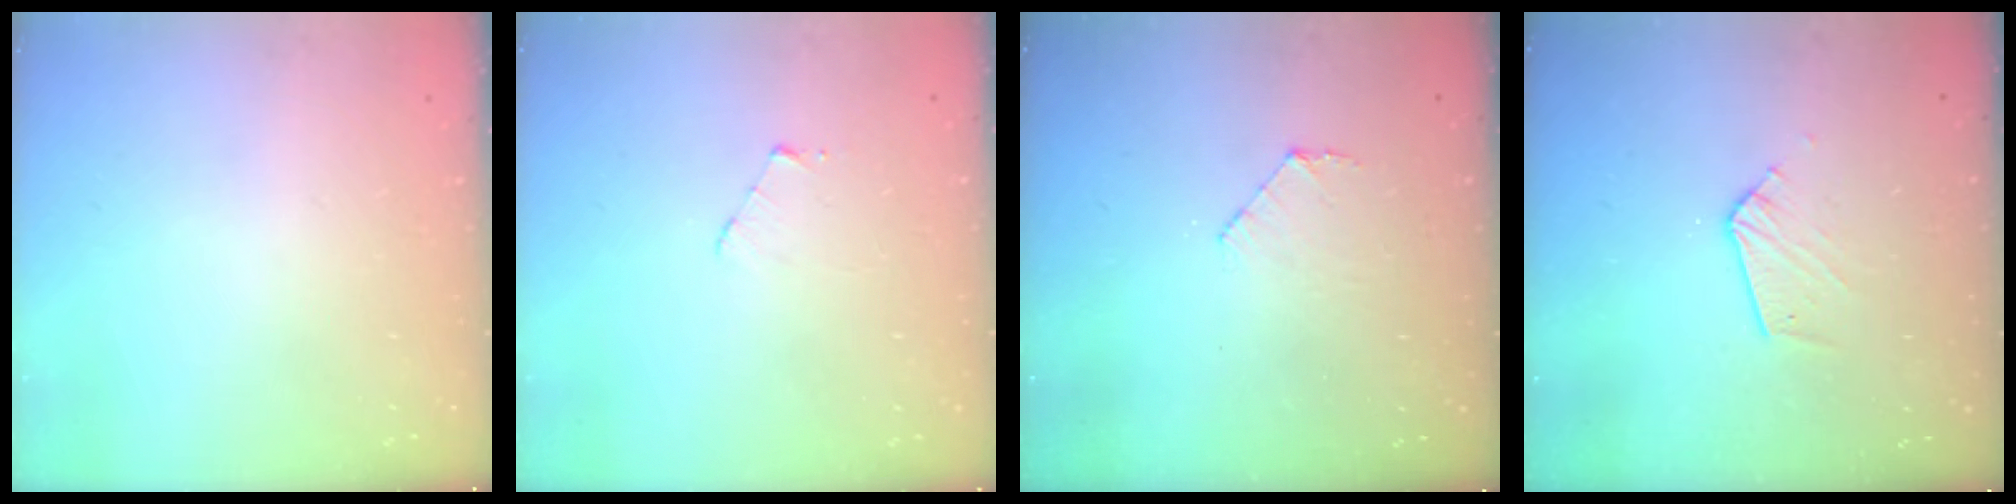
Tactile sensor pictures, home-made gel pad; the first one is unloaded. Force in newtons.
{"total": 3.7, "press": 3.7, "slide": 0.4}
{"total": 4.9, "press": 4.9, "slide": 0.4}
{"total": 6.8, "press": 6.8, "slide": 0.4}